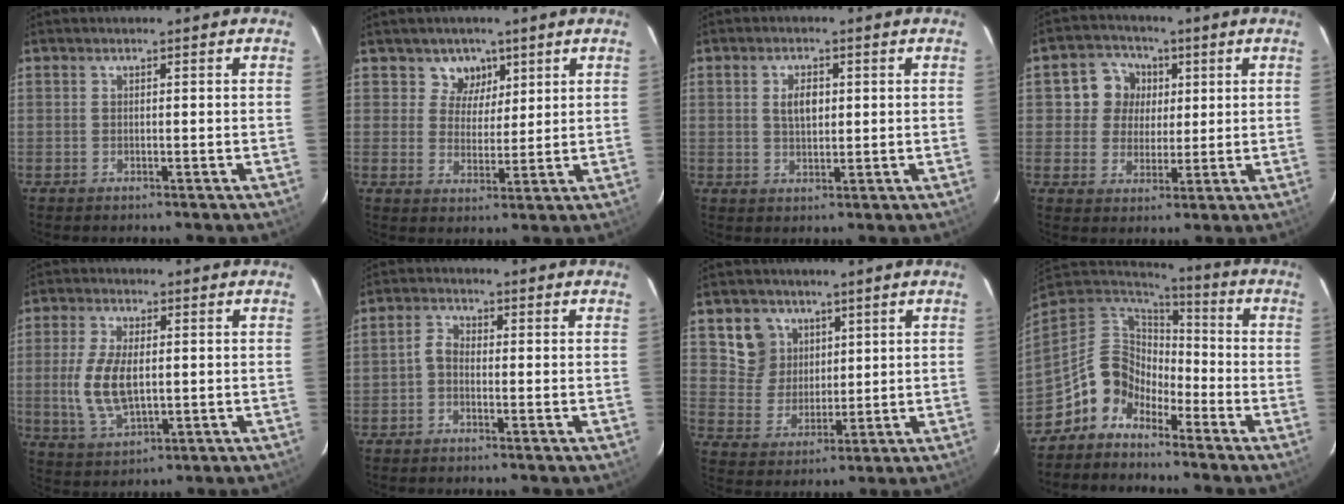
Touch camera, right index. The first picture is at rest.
{"total": 5.0, "force": [2.7, 4.1, 0.4], "torque": [0.003, 0.000, 0.045]}
{"total": 4.0, "force": [0.9, 2.2, 3.2], "torque": [-0.057, 0.006, 0.019]}
{"total": 7.6, "force": [1.7, 7.1, 2.0], "torque": [-0.046, 0.022, 0.027]}
{"total": 9.9, "force": [-0.3, 4.9, 8.6], "torque": [-0.182, -0.006, 0.001]}
{"total": 2.1, "force": [-1.1, 1.3, 1.2], "torque": [-0.030, 0.009, -0.025]}
{"total": 7.9, "force": [3.9, 6.7, 1.5], "torque": [-0.032, 0.013, 0.083]}
{"total": 10.7, "force": [-7.5, 7.0, 3.0], "torque": [-0.069, 0.036, -0.152]}